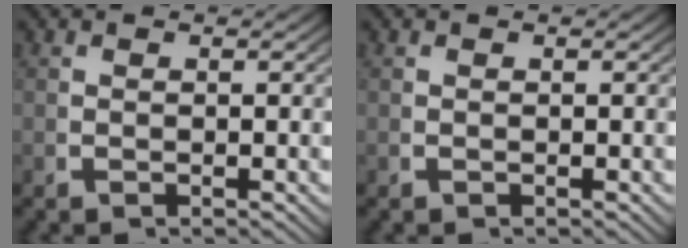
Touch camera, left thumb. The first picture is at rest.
{"total": 0.0}